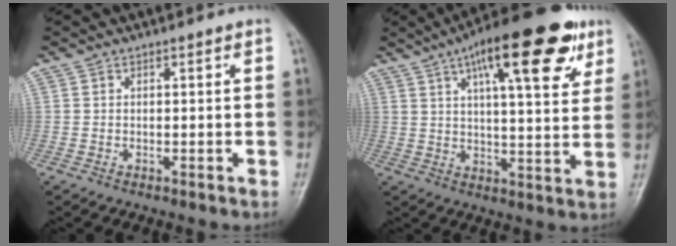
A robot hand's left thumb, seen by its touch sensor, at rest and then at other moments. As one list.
[{"total": 19.5, "force": [10.0, 6.1, 15.7], "torque": [-0.207, -0.016, 0.142]}]